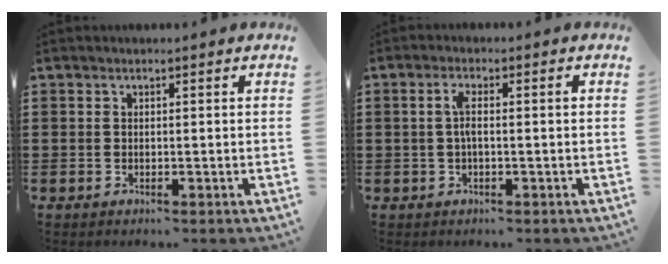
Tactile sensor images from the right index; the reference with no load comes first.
{"total": 2.9, "force": [-0.1, 0.5, 2.9], "torque": [-0.054, 0.003, -0.006]}